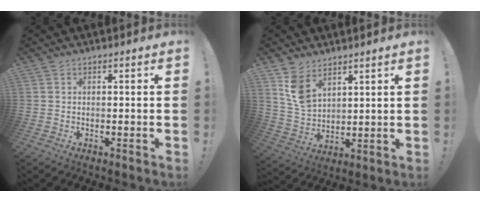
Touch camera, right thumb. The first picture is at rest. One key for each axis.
{"total": 8.4, "fx": 5.8, "fy": 4.7, "fz": 3.9, "tx": -0.072, "ty": -0.030, "tz": 0.116}